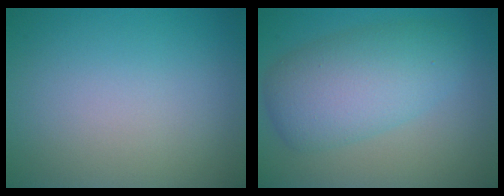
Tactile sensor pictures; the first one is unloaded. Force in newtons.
{"total": 6.5, "press": 6.5, "slide": 0.1}